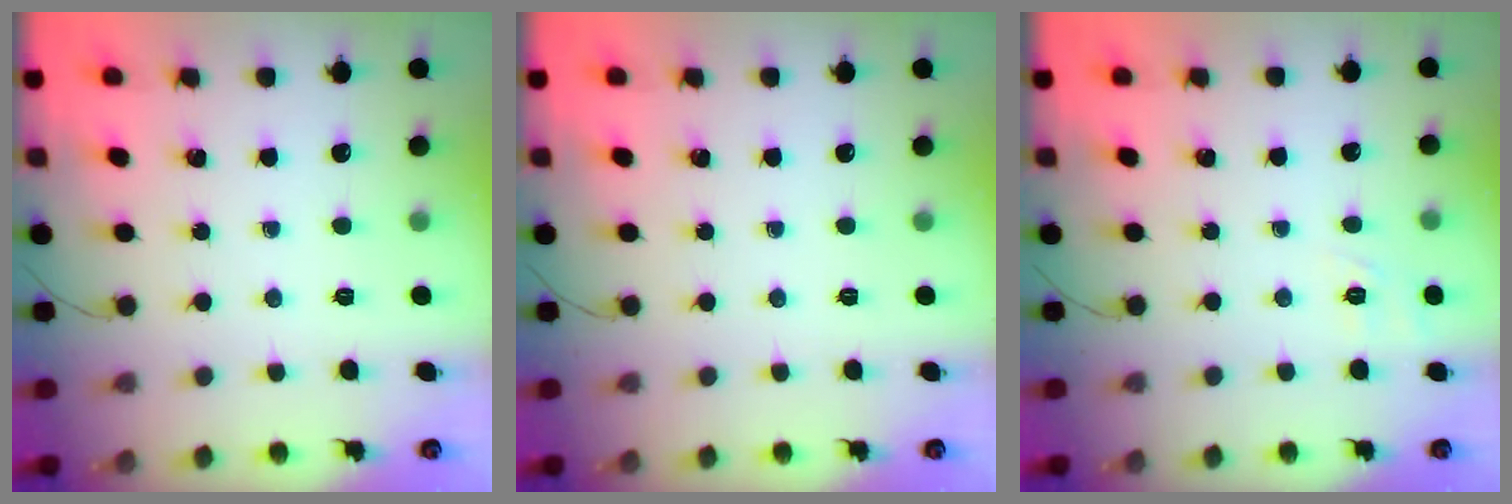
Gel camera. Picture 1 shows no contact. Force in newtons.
{"total": 0.0}
{"total": 2.0, "press": 0.9, "slide": 1.8}